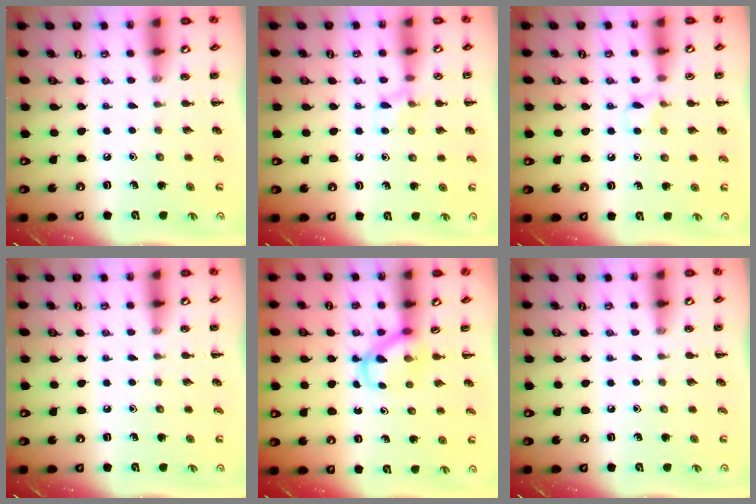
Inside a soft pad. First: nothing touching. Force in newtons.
{"total": 6.8, "press": 6.4, "slide": 2.4}
{"total": 6.2, "press": 5.9, "slide": 1.9}
{"total": 0.0}
{"total": 3.9, "press": 3.9, "slide": 0.7}
{"total": 0.0}